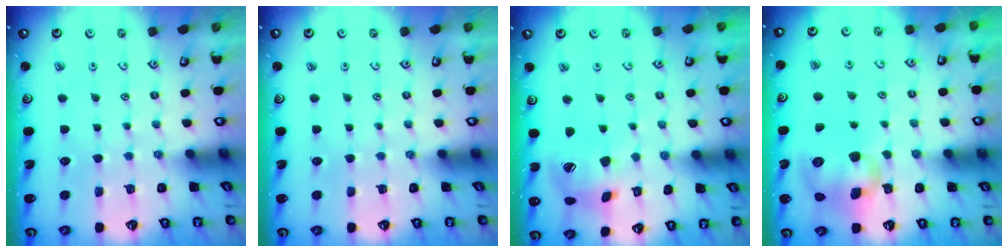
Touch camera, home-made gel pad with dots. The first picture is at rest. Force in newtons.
{"total": 0.0}
{"total": 15.4, "press": 15.2, "slide": 2.2}
{"total": 10.3, "press": 10.1, "slide": 1.9}